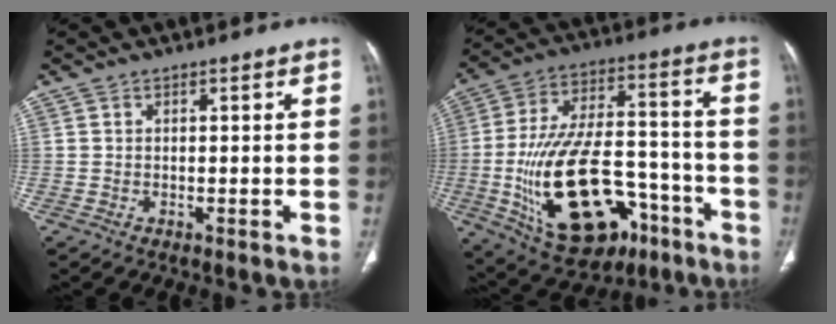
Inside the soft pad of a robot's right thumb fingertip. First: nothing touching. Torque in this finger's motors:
{"motor_torque": [3.10, 1.91, 2.45, -0.32, 0.77]}